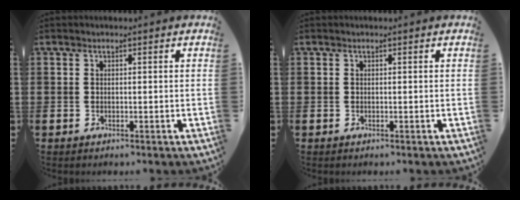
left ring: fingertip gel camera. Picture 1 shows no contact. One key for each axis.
{"total": 0.0}